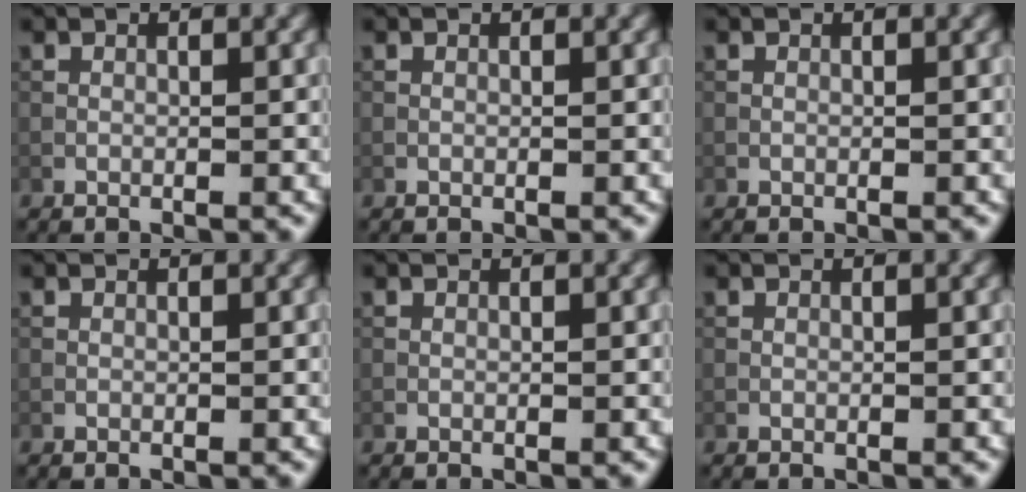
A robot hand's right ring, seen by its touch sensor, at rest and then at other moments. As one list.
[{"total": 0.0}, {"total": 0.0}, {"total": 0.0}, {"total": 0.0}, {"total": 0.0}]